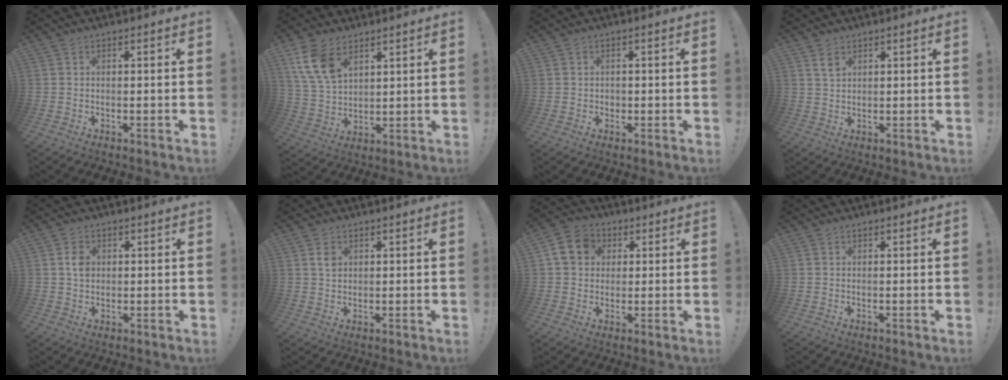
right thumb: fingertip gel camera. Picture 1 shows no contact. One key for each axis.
{"total": 11.6, "fx": 6.6, "fy": 7.2, "fz": 6.3, "tx": -0.128, "ty": -0.022, "tz": 0.131}
{"total": 1.2, "fx": -0.2, "fy": 1.1, "fz": 0.4, "tx": -0.001, "ty": 0.001, "tz": -0.006}
{"total": 3.4, "fx": 2.1, "fy": 2.1, "fz": 1.7, "tx": -0.018, "ty": -0.012, "tz": 0.037}
{"total": 3.9, "fx": 0.6, "fy": 3.1, "fz": 2.3, "tx": -0.028, "ty": -0.001, "tz": 0.009}
{"total": 2.7, "fx": 1.2, "fy": 2.1, "fz": 1.3, "tx": -0.011, "ty": -0.004, "tz": 0.019}
{"total": 9.8, "fx": 2.5, "fy": 8.4, "fz": 4.4, "tx": -0.068, "ty": 0.009, "tz": 0.055}
{"total": 0.0}